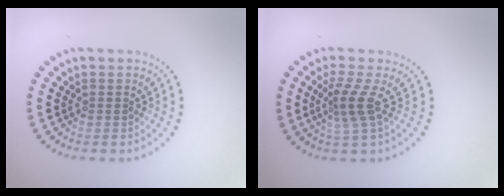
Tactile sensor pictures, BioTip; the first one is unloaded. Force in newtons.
{"total": 2.7, "press": 1.9, "slide": 1.9}